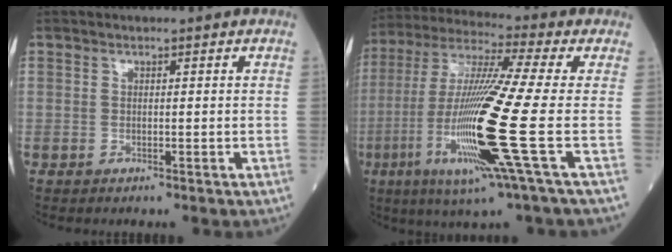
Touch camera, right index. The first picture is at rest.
{"total": 19.0, "force": [-4.9, -1.0, 18.3], "torque": [-0.389, -0.026, -0.106]}